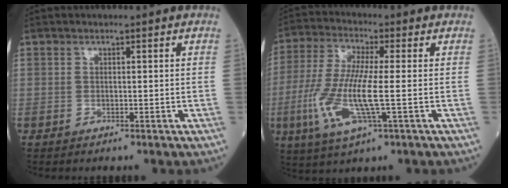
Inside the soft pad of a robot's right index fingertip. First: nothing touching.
{"total": 11.4, "force": [-2.4, 1.7, 11.1], "torque": [-0.247, -0.012, -0.048]}